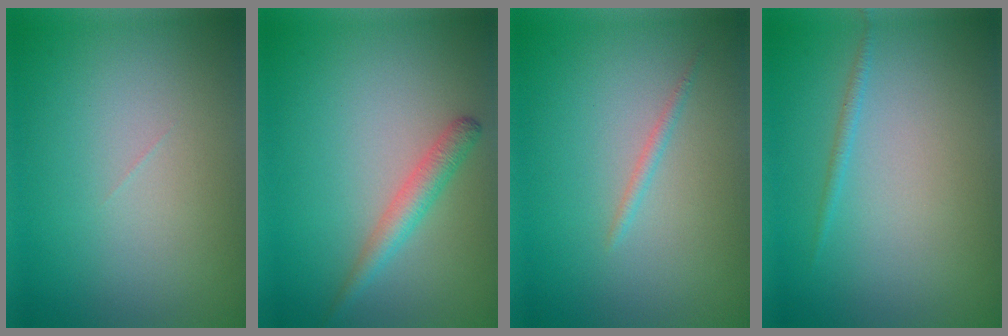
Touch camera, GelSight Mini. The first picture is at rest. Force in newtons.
{"total": 2.3, "press": 2.3, "slide": 0.1}
{"total": 0.8, "press": 0.8, "slide": 0.0}
{"total": 0.7, "press": 0.7, "slide": 0.1}